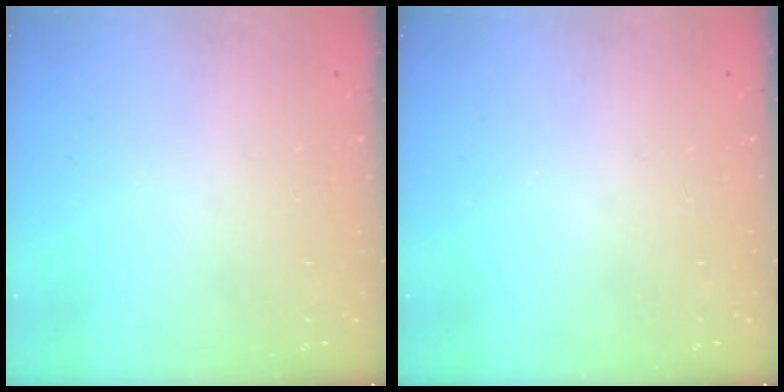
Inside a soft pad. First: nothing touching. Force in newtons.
{"total": 0.0}